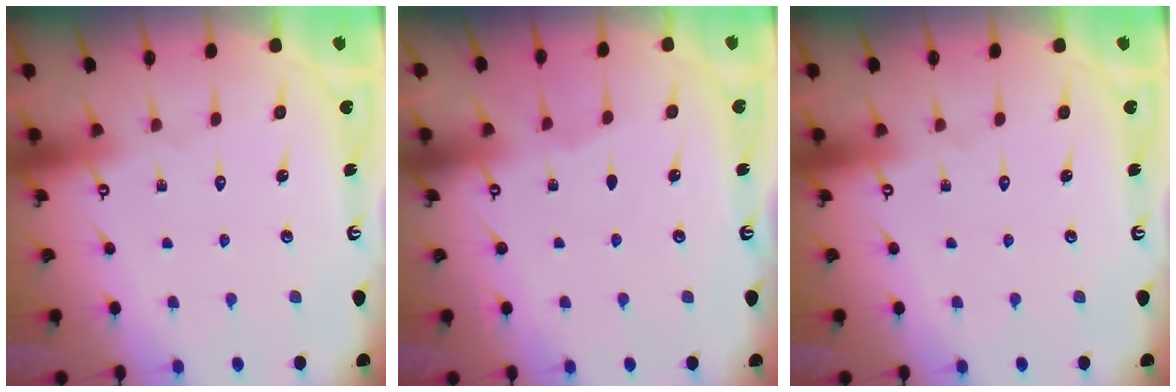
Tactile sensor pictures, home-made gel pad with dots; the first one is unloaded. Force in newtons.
{"total": 1.4, "press": 1.4, "slide": 0.3}
{"total": 0.0}